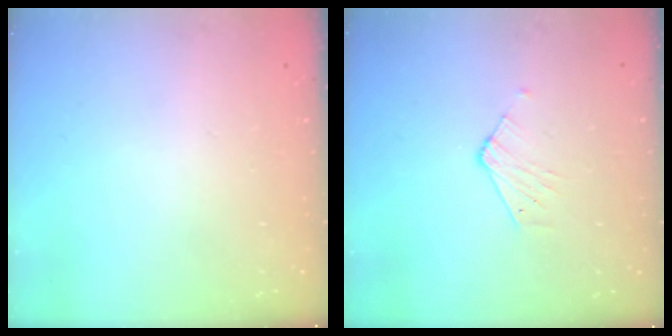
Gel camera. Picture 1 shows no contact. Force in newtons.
{"total": 3.8, "press": 3.8, "slide": 0.3}